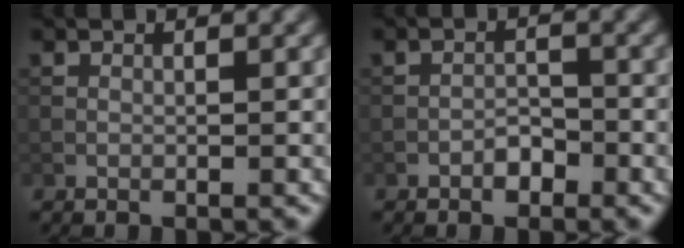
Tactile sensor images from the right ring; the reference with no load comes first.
{"total": 1.6, "force": [-1.0, 0.8, 0.9], "torque": [-0.011, 0.005, -0.020]}